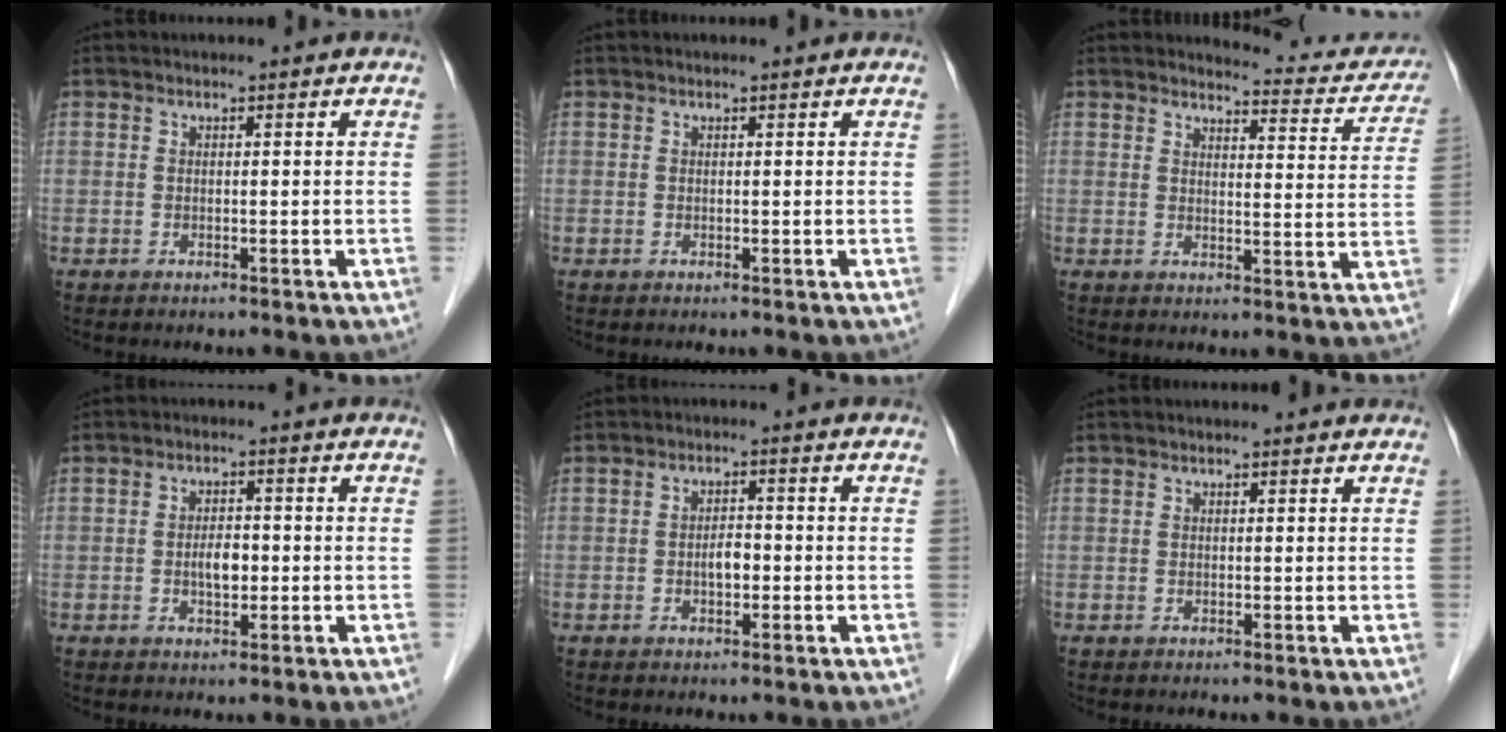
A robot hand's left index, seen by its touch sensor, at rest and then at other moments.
{"total": 0.8, "force": [0.8, 0.1, 0.3], "torque": [-0.005, 0.010, 0.013]}
{"total": 10.5, "force": [10.3, 2.0, 1.3], "torque": [0.007, -0.037, 0.099]}
{"total": 3.2, "force": [-0.7, 1.6, 2.7], "torque": [-0.046, 0.000, -0.010]}
{"total": 2.5, "force": [-0.8, 1.2, 2.0], "torque": [-0.031, 0.001, -0.012]}
{"total": 2.2, "force": [2.1, 0.3, 0.6], "torque": [-0.011, 0.012, 0.023]}